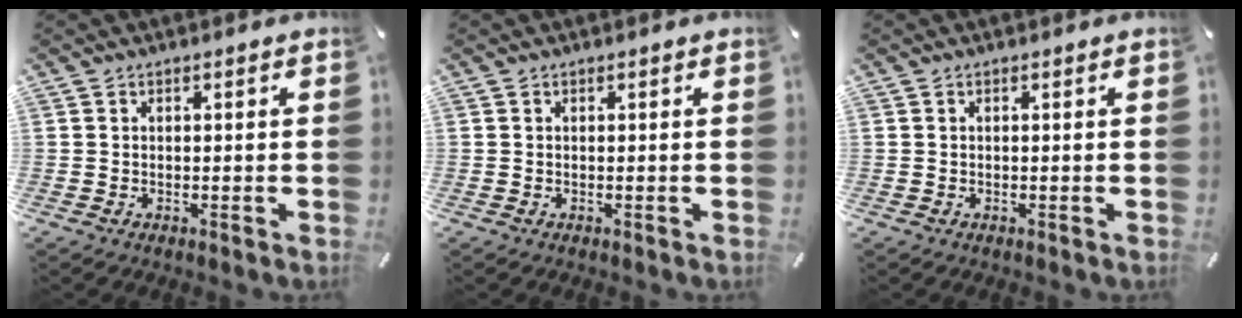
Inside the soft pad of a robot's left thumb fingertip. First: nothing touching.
{"total": 0.0}
{"total": 0.0}